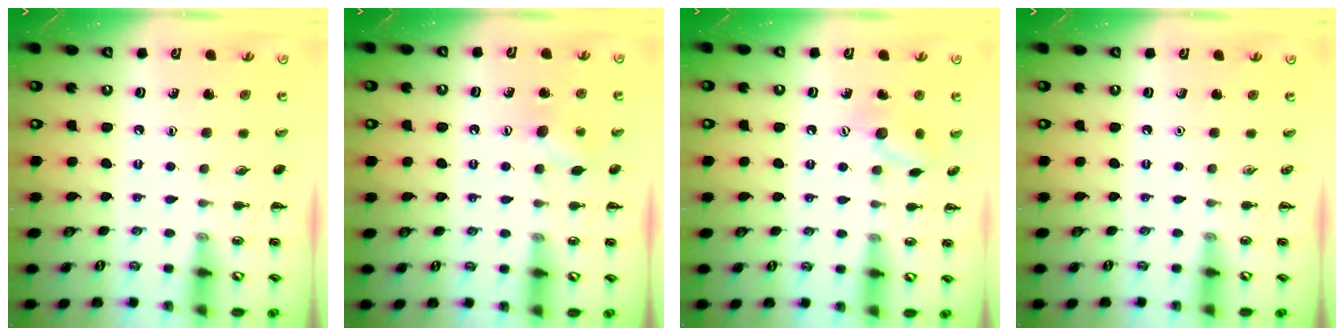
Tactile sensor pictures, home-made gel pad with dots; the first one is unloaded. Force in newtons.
{"total": 5.8, "press": 5.6, "slide": 1.2}
{"total": 8.5, "press": 8.4, "slide": 0.9}
{"total": 0.0}